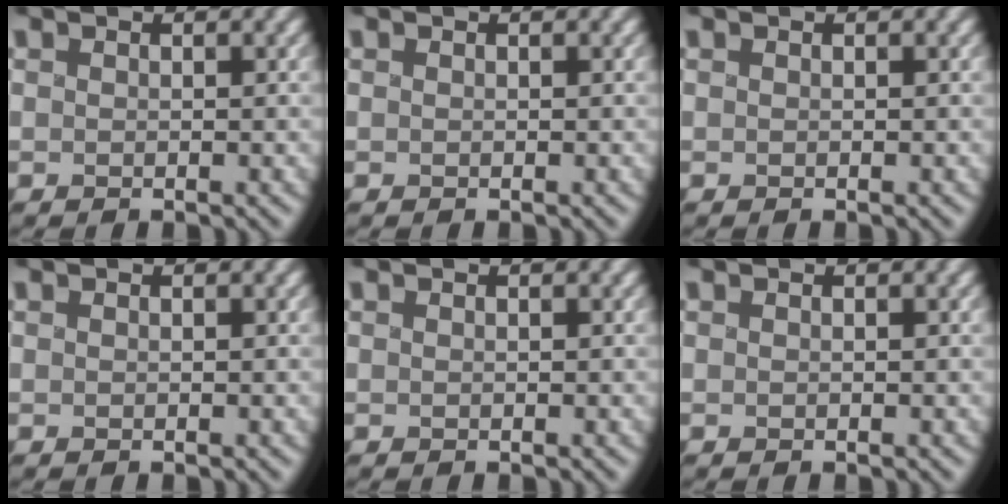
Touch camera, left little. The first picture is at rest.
{"total": 0.0}
{"total": 0.0}
{"total": 0.0}
{"total": 0.0}
{"total": 0.0}